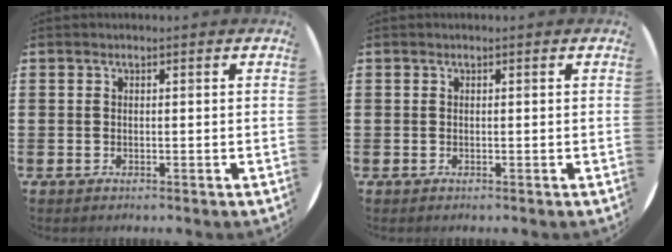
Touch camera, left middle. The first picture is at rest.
{"total": 0.0}